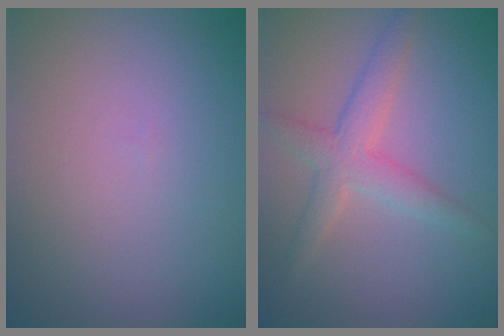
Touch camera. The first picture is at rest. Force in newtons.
{"total": 3.2, "press": 3.2, "slide": 0.2}